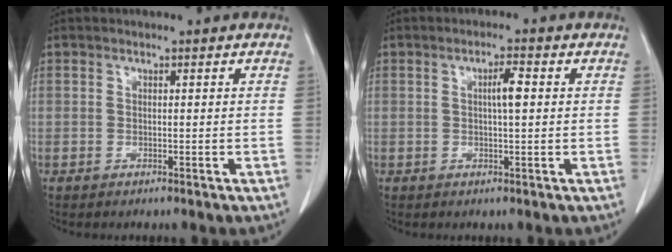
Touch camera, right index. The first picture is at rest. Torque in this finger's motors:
{"motor_torque": [0.28, 0.09, 0.06, 0.03]}